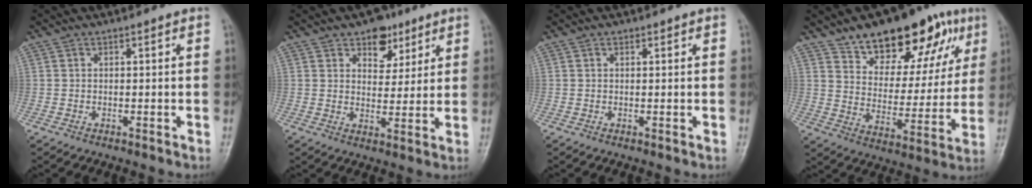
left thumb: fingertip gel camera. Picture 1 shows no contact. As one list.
[{"total": 7.0, "force": [4.3, 4.7, 3.0], "torque": [-0.009, -0.020, 0.063]}, {"total": 0.6, "force": [0.4, 0.4, 0.3], "torque": [0.000, -0.002, 0.003]}, {"total": 19.9, "force": [12.1, 10.1, 12.1], "torque": [-0.114, -0.042, 0.188]}]